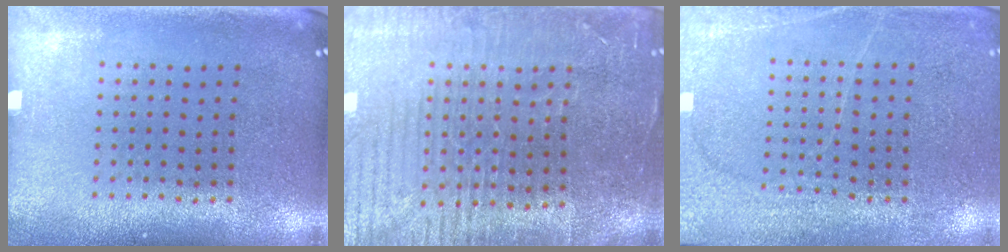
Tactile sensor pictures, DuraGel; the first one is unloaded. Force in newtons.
{"total": 4.4, "press": 4.1, "slide": 1.5}
{"total": 2.8, "press": 2.7, "slide": 0.7}